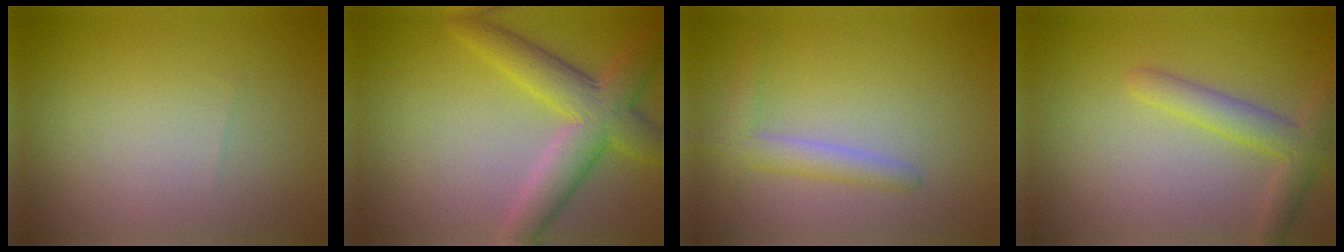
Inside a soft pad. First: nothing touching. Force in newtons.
{"total": 6.2, "press": 6.2, "slide": 0.5}
{"total": 2.6, "press": 2.6, "slide": 0.2}
{"total": 3.2, "press": 3.2, "slide": 0.2}